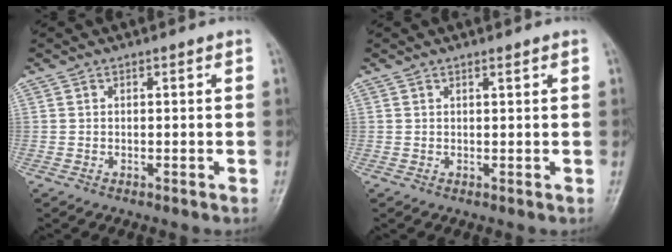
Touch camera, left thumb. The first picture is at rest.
{"total": 0.8, "force": [0.6, 0.1, 0.5], "torque": [-0.009, -0.004, 0.011]}